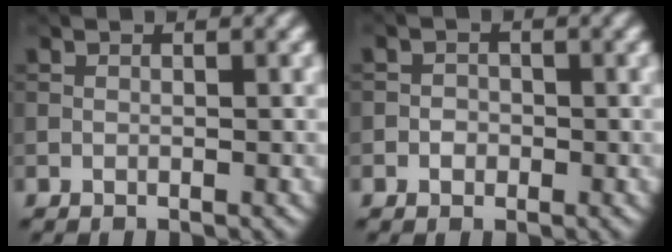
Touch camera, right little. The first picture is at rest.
{"total": 1.2, "force": [-0.4, 1.1, 0.3], "torque": [0.005, 0.001, -0.012]}